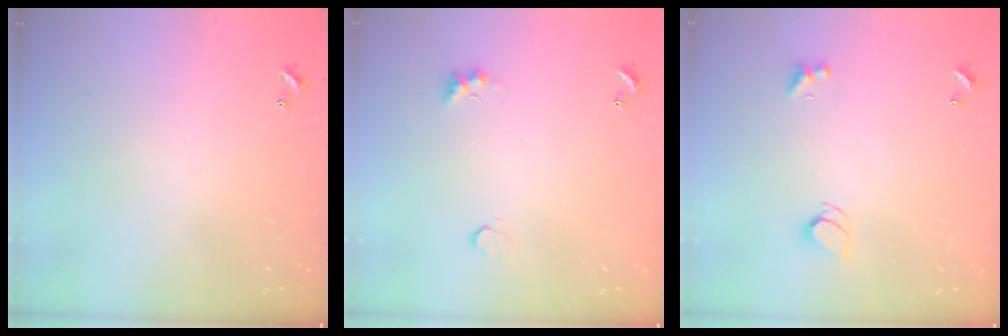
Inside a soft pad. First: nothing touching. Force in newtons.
{"total": 1.9, "press": 1.8, "slide": 0.5}
{"total": 2.5, "press": 2.4, "slide": 0.7}